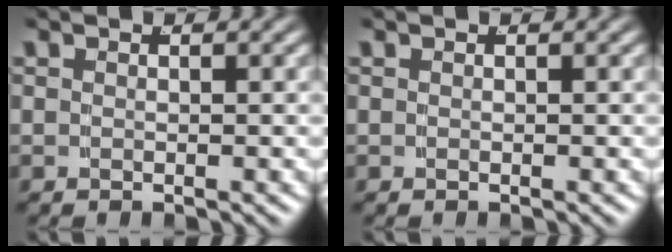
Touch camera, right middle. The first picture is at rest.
{"total": 0.0}